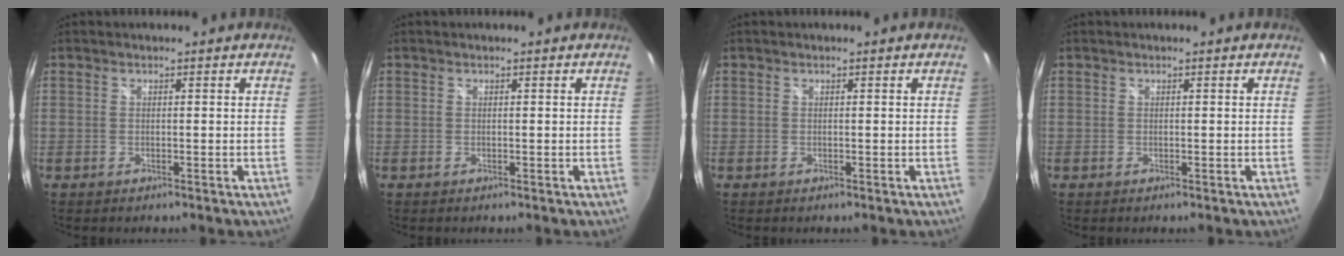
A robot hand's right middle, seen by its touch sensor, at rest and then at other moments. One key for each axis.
{"total": 0.0}
{"total": 0.0}
{"total": 0.0}